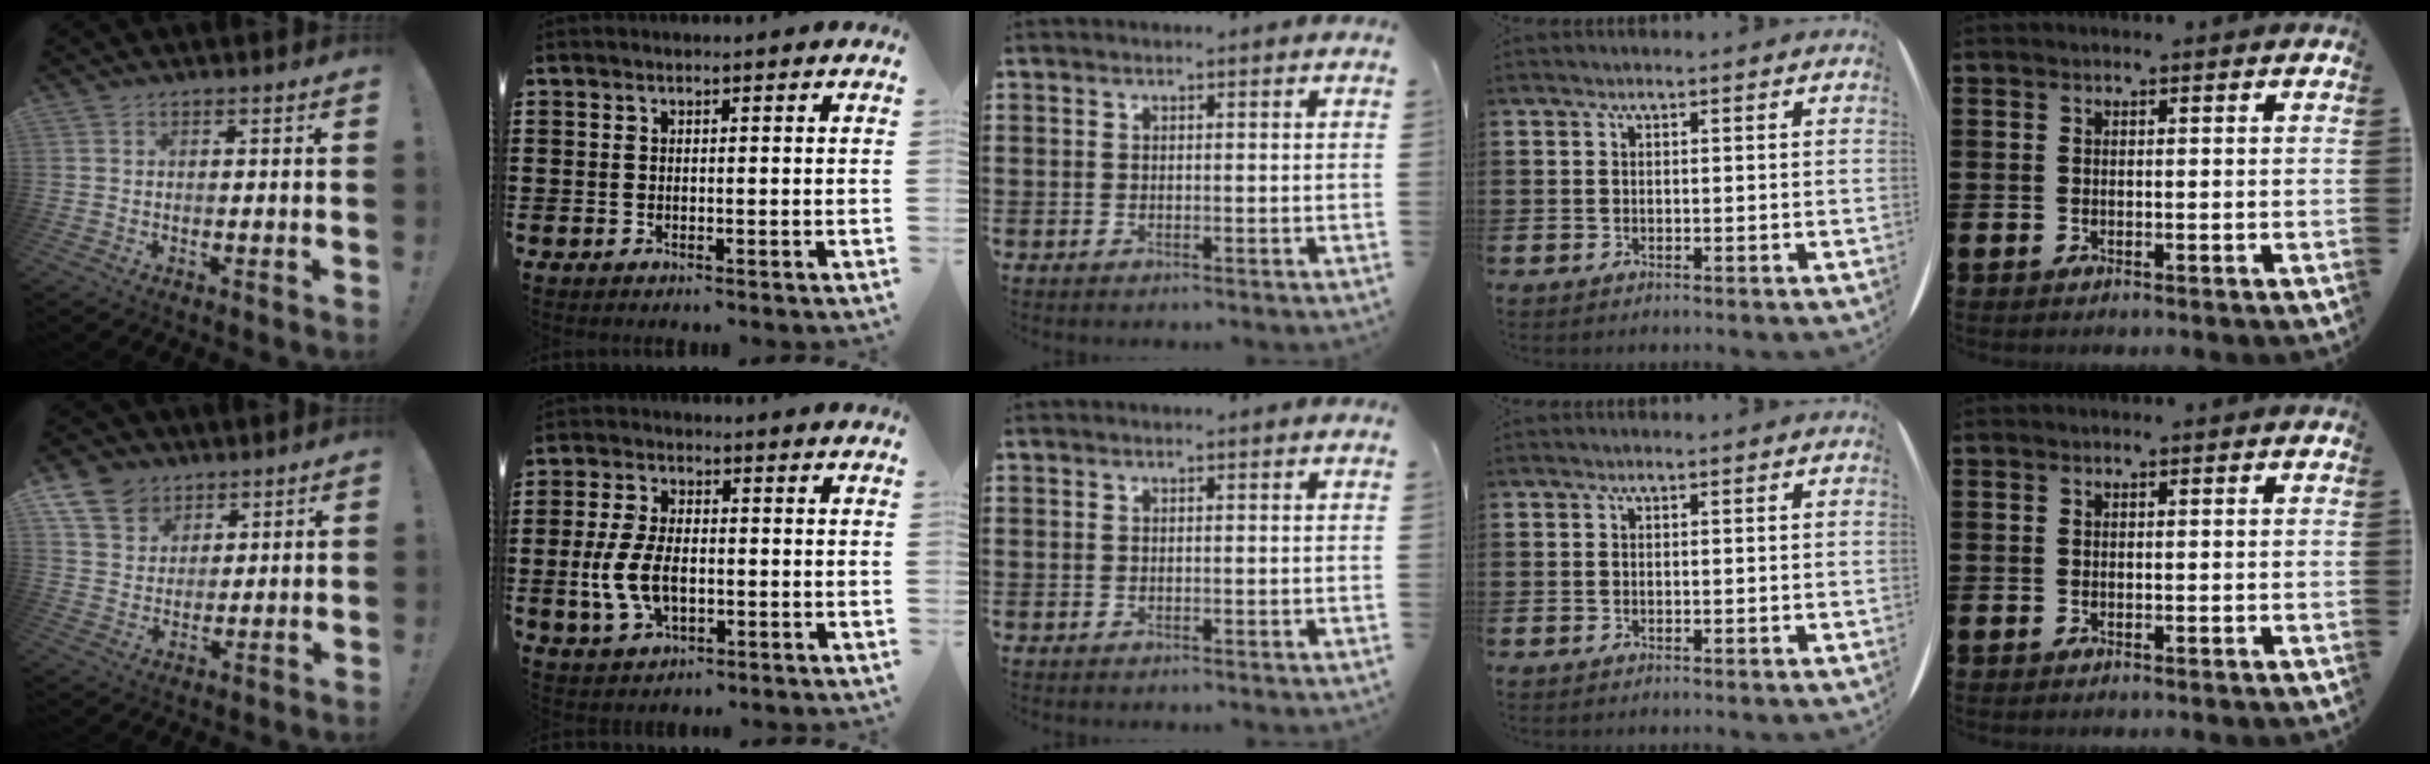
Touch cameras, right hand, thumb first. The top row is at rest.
{"thumb": {"total": 10.3, "force": [6.7, 7.3, 2.7], "torque": [-0.050, -0.043, 0.134]}, "index": {"total": 7.5, "force": [-1.3, 4.2, 6.1], "torque": [-0.149, -0.003, -0.031]}}